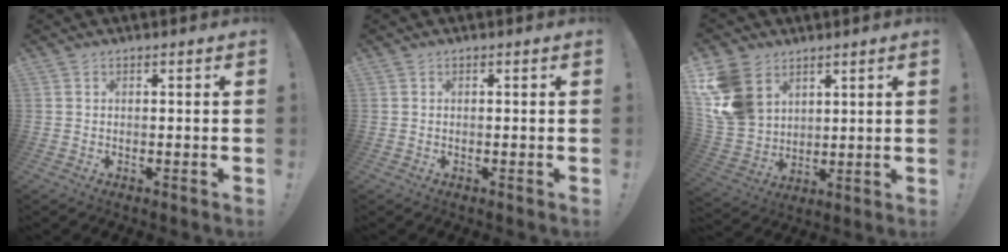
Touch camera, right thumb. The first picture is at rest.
{"total": 0.0}
{"total": 14.6, "force": [7.1, 10.7, 7.1], "torque": [-0.149, -0.032, 0.143]}